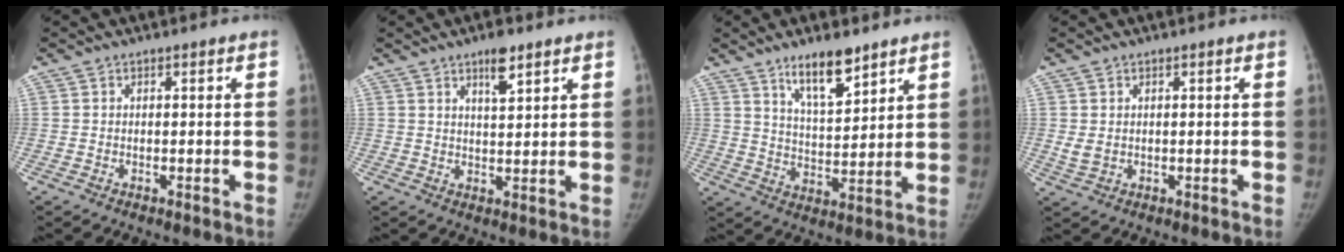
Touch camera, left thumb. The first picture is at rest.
{"total": 4.9, "force": [3.2, 1.4, 3.4], "torque": [-0.045, -0.020, 0.053]}
{"total": 10.1, "force": [7.0, 3.2, 6.4], "torque": [-0.090, -0.051, 0.127]}
{"total": 2.2, "force": [0.4, 1.7, 1.4], "torque": [-0.025, -0.006, 0.014]}